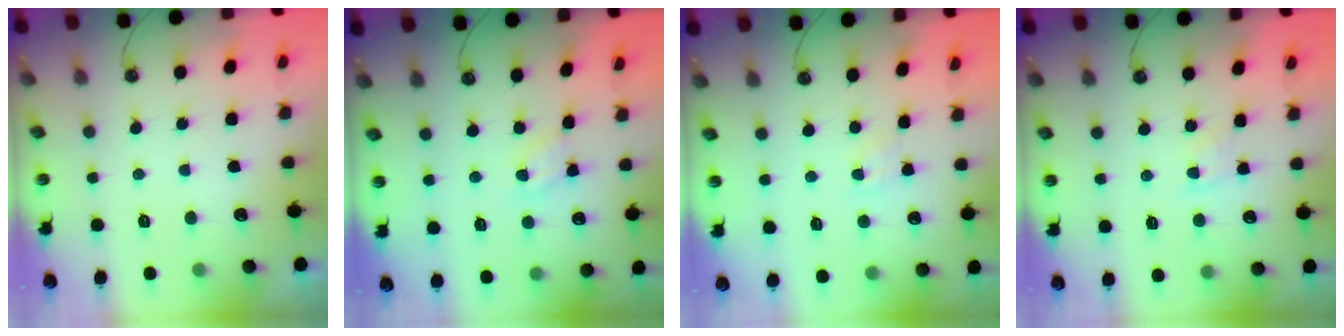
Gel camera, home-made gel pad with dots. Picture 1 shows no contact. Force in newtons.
{"total": 5.1, "press": 5.1, "slide": 0.5}
{"total": 3.9, "press": 3.9, "slide": 0.5}
{"total": 4.7, "press": 4.6, "slide": 0.5}